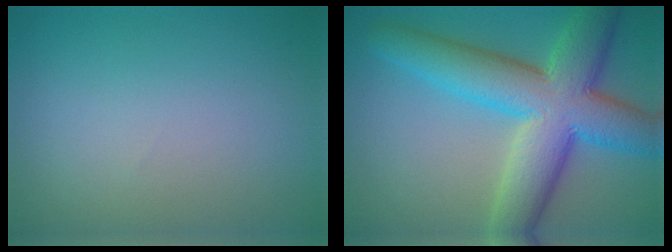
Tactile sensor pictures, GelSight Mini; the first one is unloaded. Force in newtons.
{"total": 10.8, "press": 10.8, "slide": 0.4}